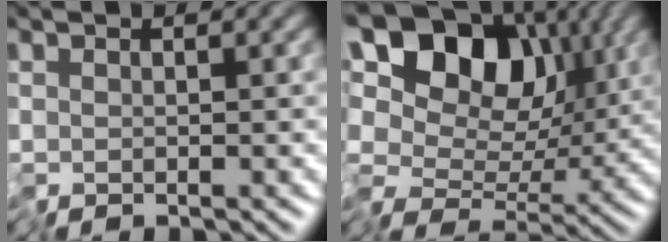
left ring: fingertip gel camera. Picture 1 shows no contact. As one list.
[{"total": 14.6, "force": [3.1, 10.3, 9.9], "torque": [-0.148, 0.038, 0.048]}]